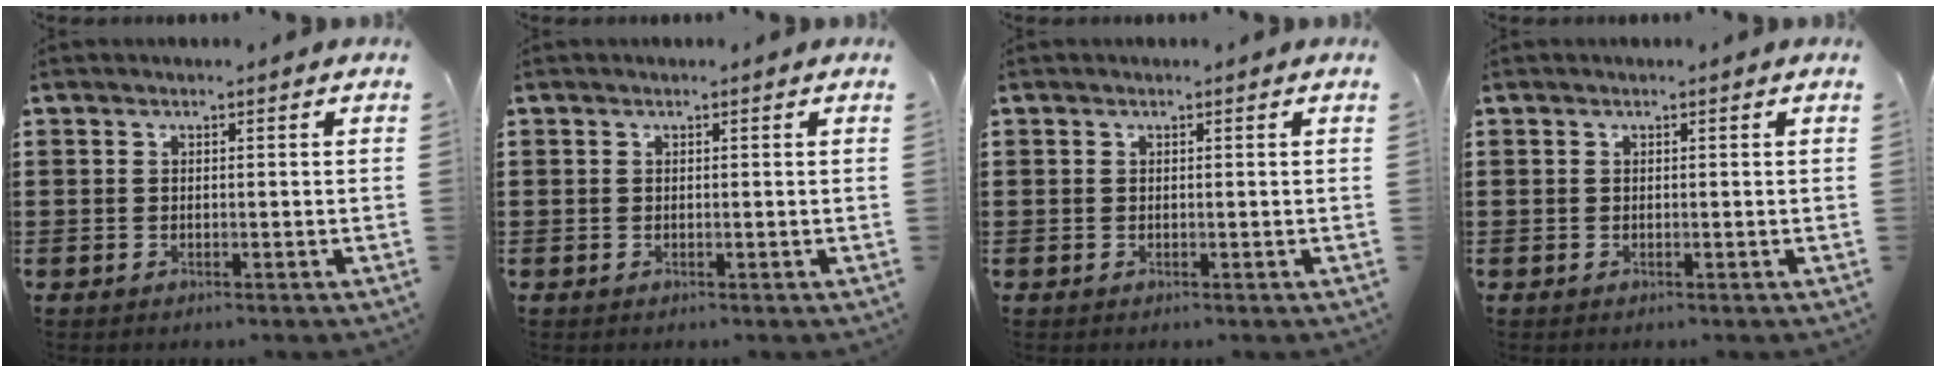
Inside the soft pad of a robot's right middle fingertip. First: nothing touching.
{"total": 0.0}
{"total": 0.0}
{"total": 0.0}